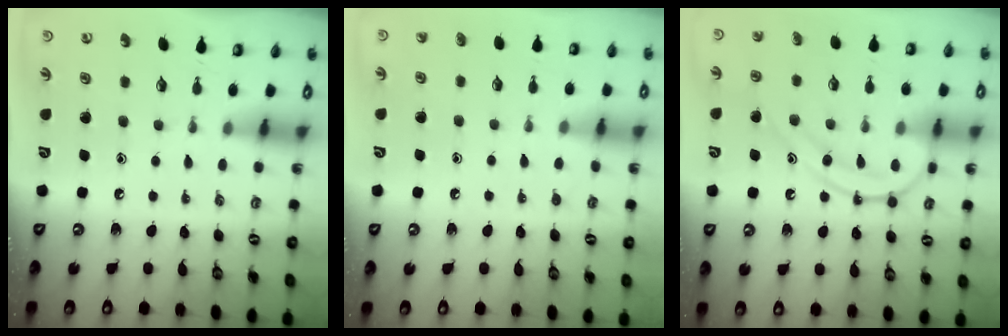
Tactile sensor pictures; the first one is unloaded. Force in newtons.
{"total": 4.4, "press": 4.3, "slide": 0.4}
{"total": 13.3, "press": 13.3, "slide": 1.1}